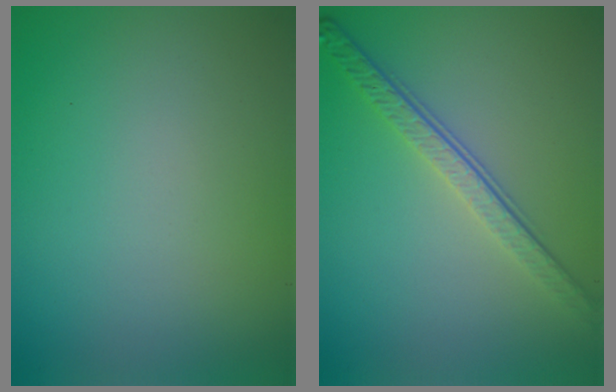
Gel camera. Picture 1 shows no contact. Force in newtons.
{"total": 4.3, "press": 3.0, "slide": 3.1}